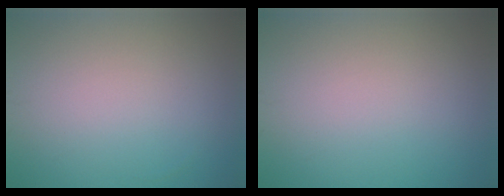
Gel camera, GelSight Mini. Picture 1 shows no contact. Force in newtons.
{"total": 0.0}